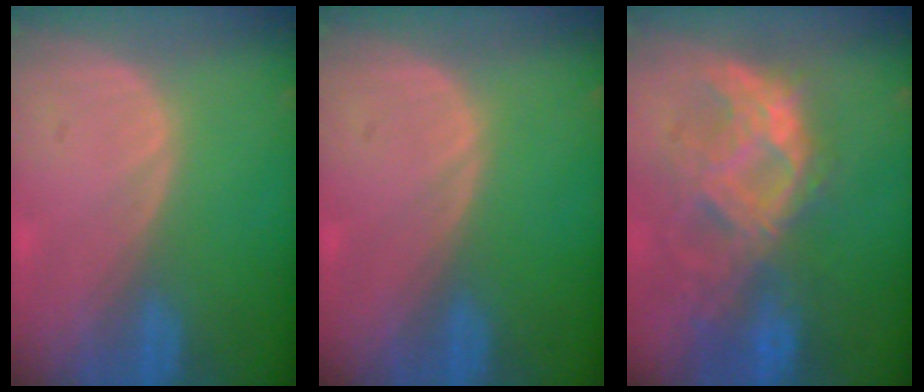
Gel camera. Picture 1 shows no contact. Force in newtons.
{"total": 0.0}
{"total": 9.6, "press": 8.9, "slide": 3.8}